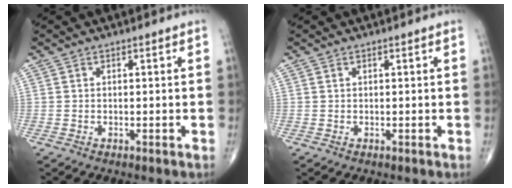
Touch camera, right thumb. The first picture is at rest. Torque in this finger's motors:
{"motor_torque": [-0.28, 0.06, 0.05, 0.09, 0.03]}